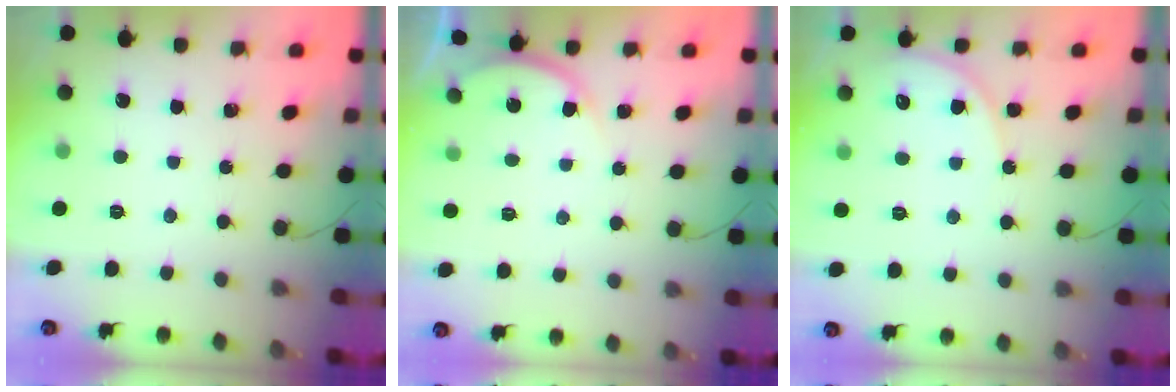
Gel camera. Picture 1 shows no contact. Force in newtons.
{"total": 3.4, "press": 3.4, "slide": 0.5}
{"total": 5.9, "press": 5.9, "slide": 0.7}